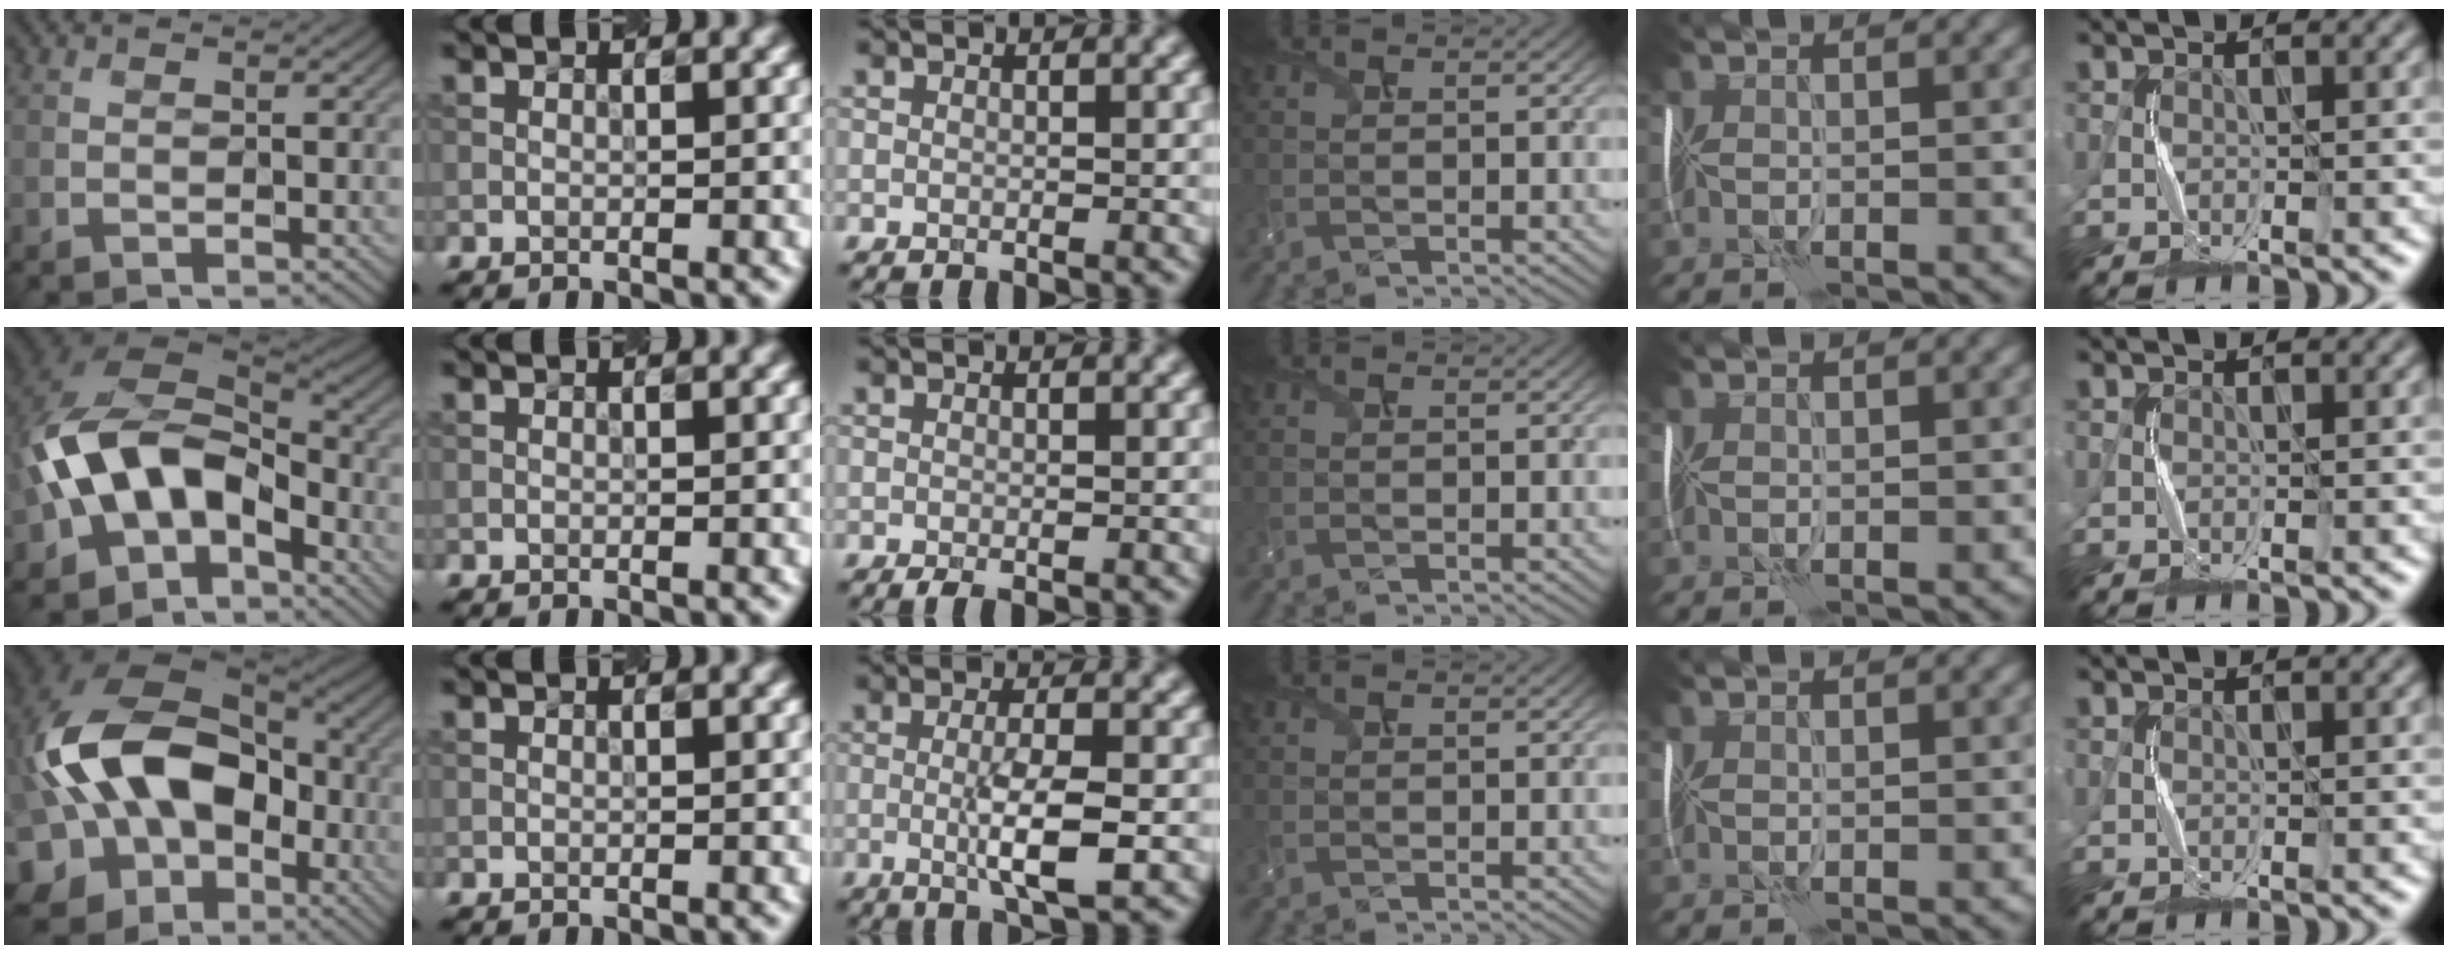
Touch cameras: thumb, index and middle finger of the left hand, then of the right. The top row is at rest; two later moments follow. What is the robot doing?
{"motion": "shake", "object": "handbell"}